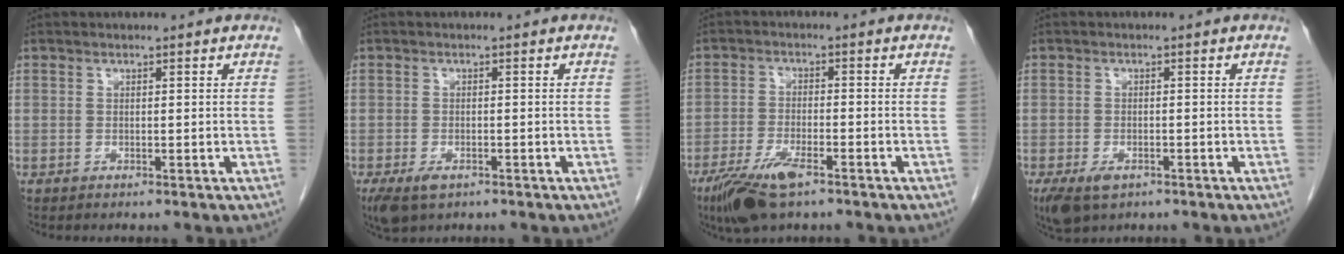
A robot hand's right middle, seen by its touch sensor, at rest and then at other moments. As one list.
[{"total": 4.4, "force": [-2.5, 2.2, 2.8], "torque": [-0.055, -0.007, -0.037]}, {"total": 7.9, "force": [-5.1, 2.1, 5.6], "torque": [-0.111, -0.013, -0.090]}, {"total": 4.8, "force": [-2.8, 2.6, 2.9], "torque": [-0.057, -0.007, -0.041]}]